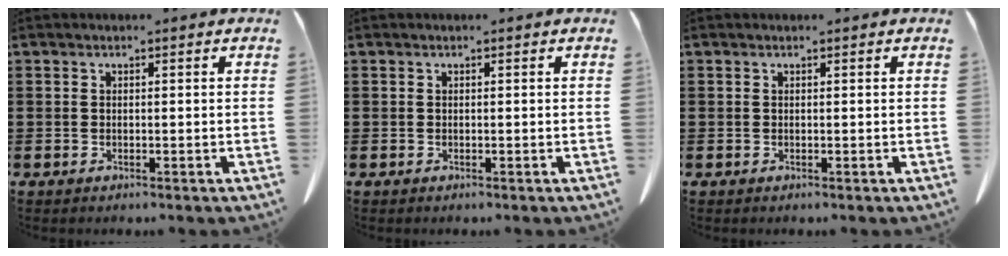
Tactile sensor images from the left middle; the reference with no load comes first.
{"total": 0.0}
{"total": 0.0}